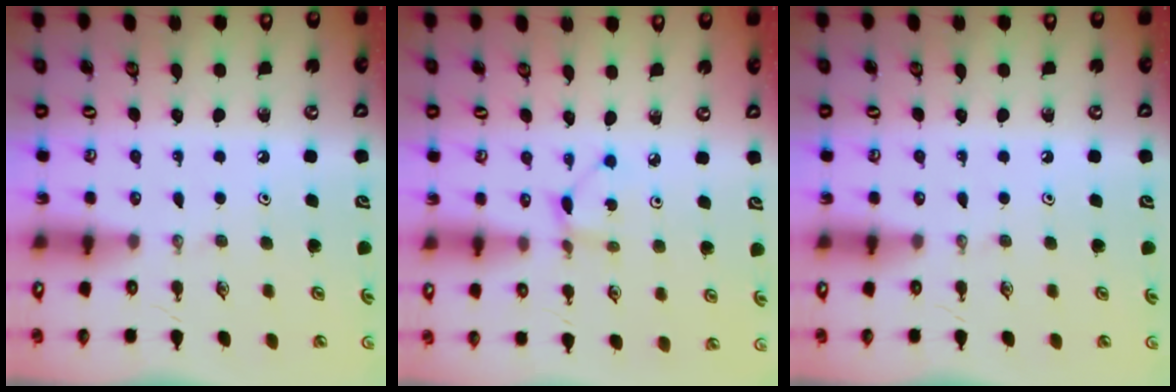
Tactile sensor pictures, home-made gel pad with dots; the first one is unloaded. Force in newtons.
{"total": 2.0, "press": 2.0, "slide": 0.3}
{"total": 0.0}